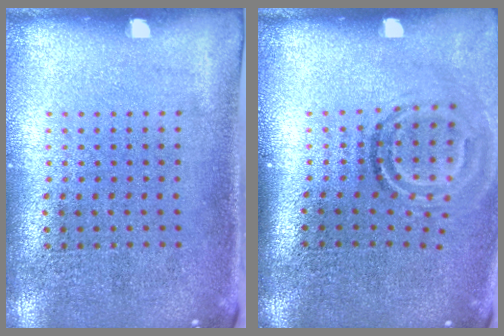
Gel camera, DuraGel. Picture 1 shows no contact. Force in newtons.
{"total": 1.9, "press": 1.2, "slide": 1.4}